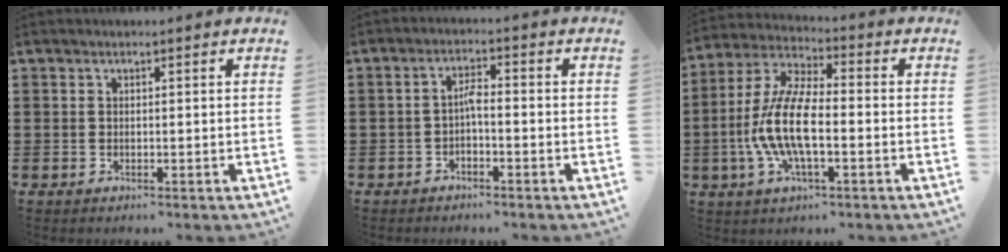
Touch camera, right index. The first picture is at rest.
{"total": 2.2, "force": [-1.0, 0.6, 1.9], "torque": [-0.038, 0.008, -0.021]}
{"total": 10.6, "force": [-2.5, 3.6, 9.6], "torque": [-0.232, -0.015, -0.054]}